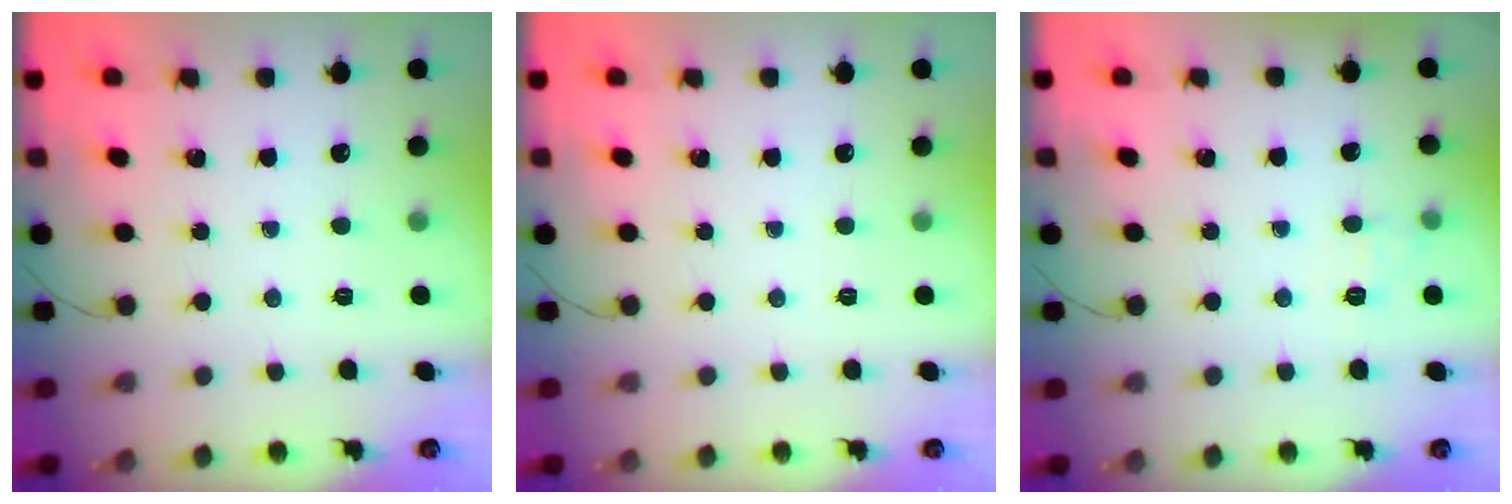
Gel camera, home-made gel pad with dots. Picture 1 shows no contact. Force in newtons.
{"total": 0.0}
{"total": 6.1, "press": 5.9, "slide": 1.5}